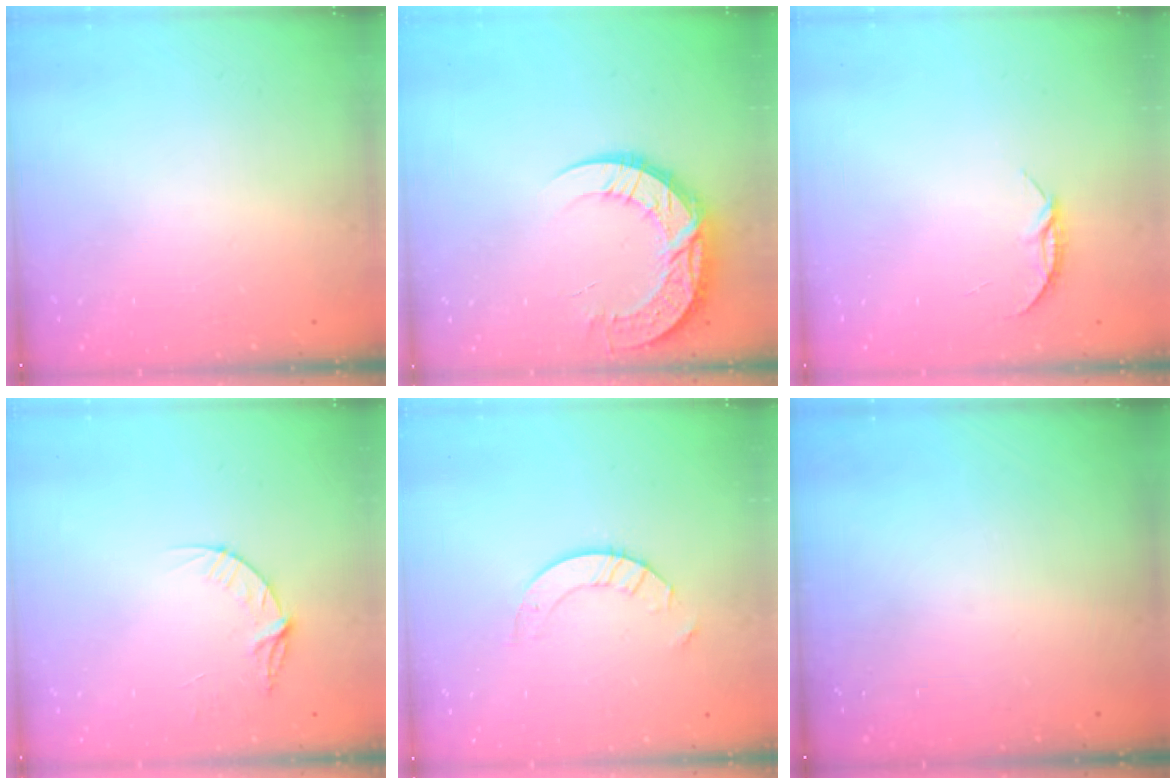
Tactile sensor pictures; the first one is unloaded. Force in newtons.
{"total": 13.2, "press": 13.2, "slide": 1.0}
{"total": 4.3, "press": 4.3, "slide": 0.5}
{"total": 5.6, "press": 5.6, "slide": 0.6}
{"total": 4.9, "press": 4.9, "slide": 0.5}
{"total": 0.0}